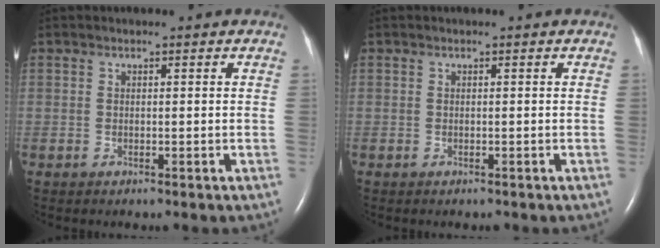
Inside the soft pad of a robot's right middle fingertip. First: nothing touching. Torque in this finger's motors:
{"motor_torque": [0.01, -0.01, -0.02, 0.00]}